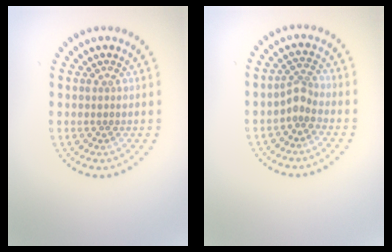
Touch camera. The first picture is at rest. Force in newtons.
{"total": 1.9, "press": 1.4, "slide": 1.3}